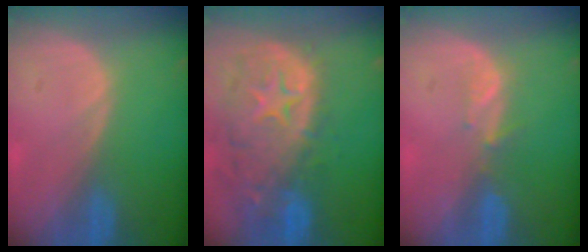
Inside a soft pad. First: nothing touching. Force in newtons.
{"total": 13.9, "press": 11.2, "slide": 8.3}
{"total": 1.9, "press": 1.8, "slide": 0.7}